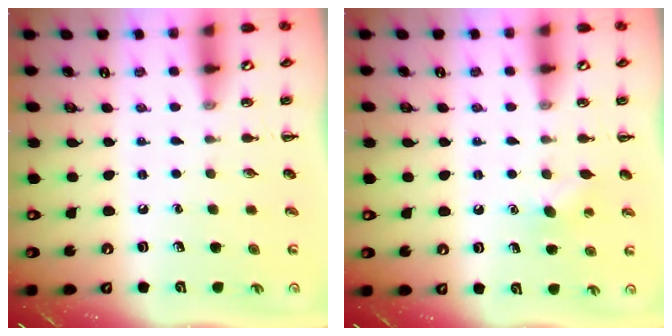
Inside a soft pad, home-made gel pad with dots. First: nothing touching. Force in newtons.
{"total": 5.1, "press": 4.9, "slide": 1.5}